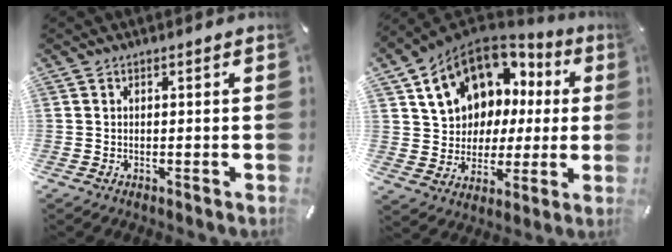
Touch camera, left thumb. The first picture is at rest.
{"total": 14.8, "force": [7.5, 11.3, 5.7], "torque": [-0.112, -0.050, 0.149]}